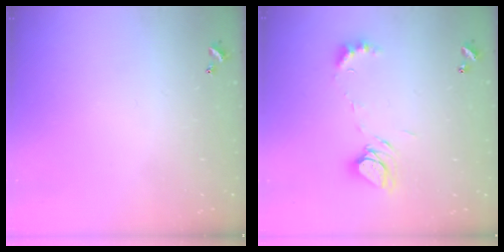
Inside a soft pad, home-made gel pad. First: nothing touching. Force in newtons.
{"total": 8.4, "press": 8.4, "slide": 1.0}